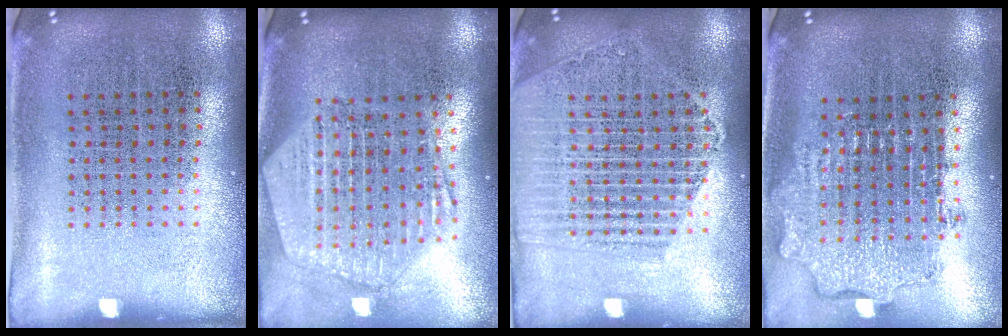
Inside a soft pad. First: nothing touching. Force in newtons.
{"total": 2.4, "press": 2.1, "slide": 1.2}
{"total": 1.9, "press": 1.8, "slide": 0.7}
{"total": 2.0, "press": 1.5, "slide": 1.3}